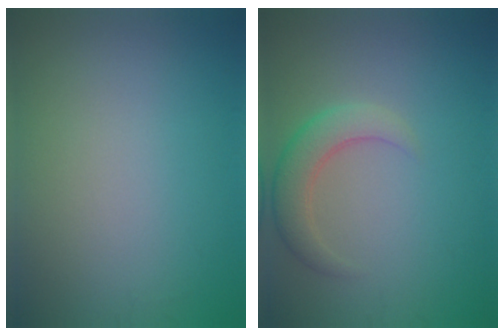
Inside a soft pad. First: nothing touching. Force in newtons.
{"total": 3.2, "press": 3.2, "slide": 0.5}